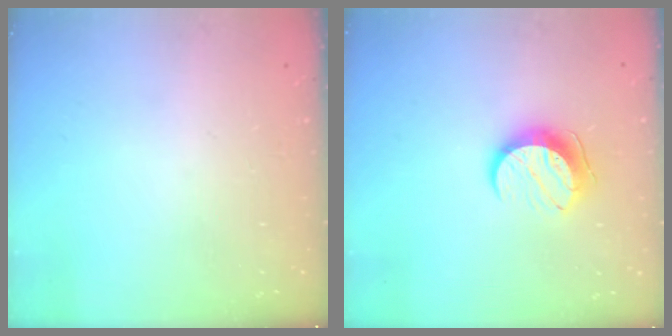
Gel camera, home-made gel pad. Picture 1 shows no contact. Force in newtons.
{"total": 9.4, "press": 9.4, "slide": 0.2}